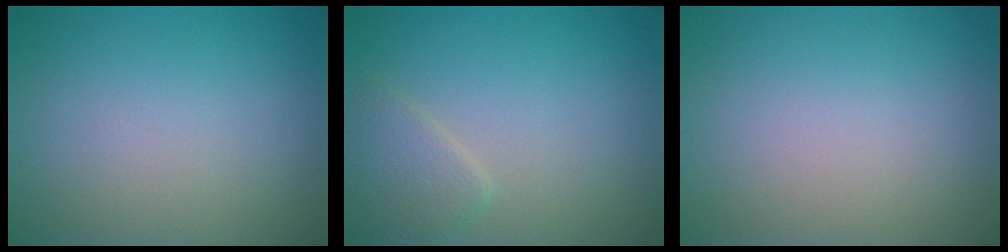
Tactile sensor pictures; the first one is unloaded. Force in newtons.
{"total": 2.2, "press": 2.2, "slide": 0.1}
{"total": 0.0}